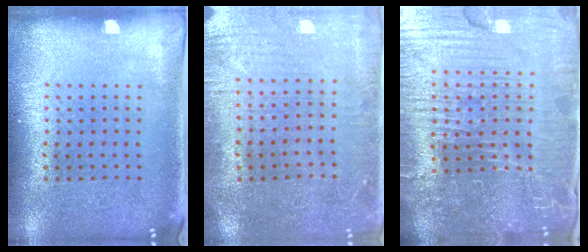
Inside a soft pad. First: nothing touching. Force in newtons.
{"total": 0.6, "press": 0.4, "slide": 0.4}
{"total": 6.8, "press": 6.1, "slide": 3.0}